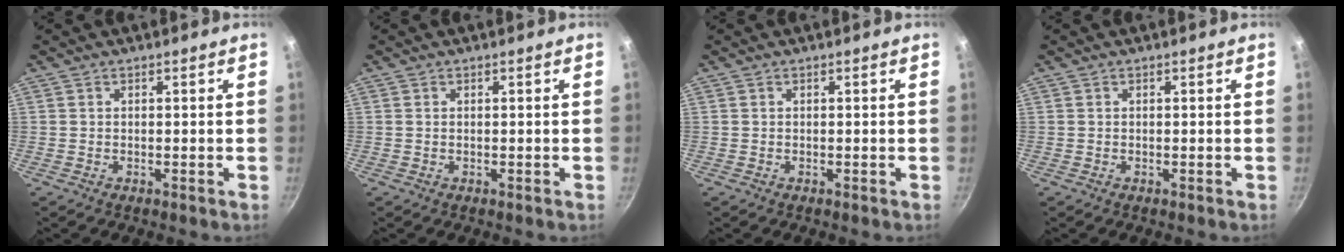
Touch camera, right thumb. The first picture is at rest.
{"total": 0.0}
{"total": 0.0}
{"total": 0.0}